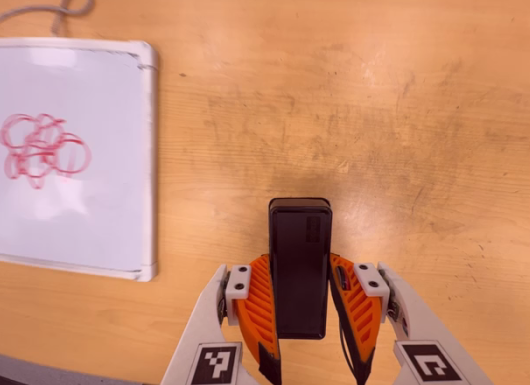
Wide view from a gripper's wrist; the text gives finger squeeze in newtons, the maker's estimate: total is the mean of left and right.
{"total": 3.8, "left": 2.4, "right": 5.1}